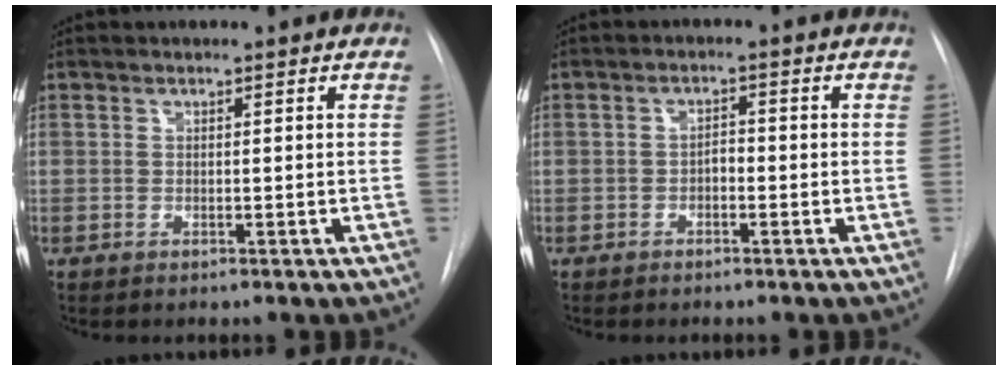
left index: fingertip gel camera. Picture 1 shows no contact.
{"total": 1.7, "force": [-0.8, 0.9, 1.3], "torque": [-0.016, 0.003, -0.016]}